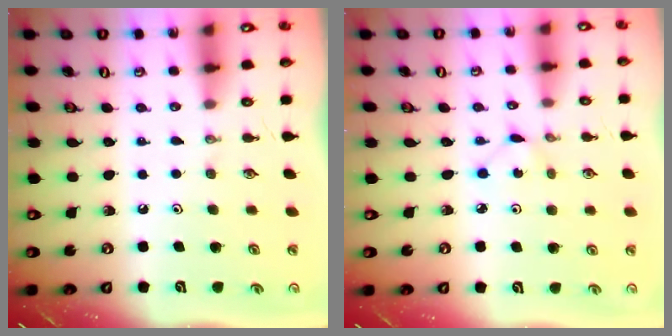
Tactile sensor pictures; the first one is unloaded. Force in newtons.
{"total": 1.3, "press": 1.3, "slide": 0.1}